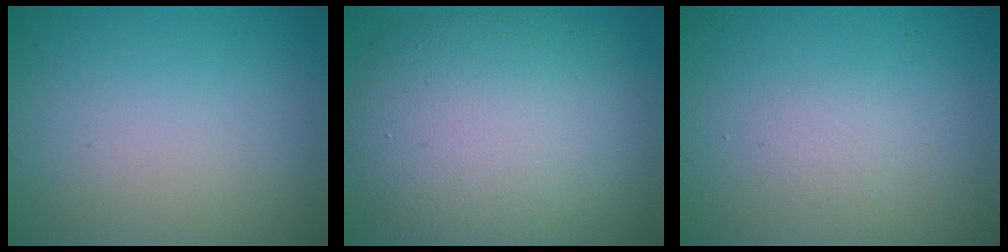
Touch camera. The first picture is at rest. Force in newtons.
{"total": 11.9, "press": 11.8, "slide": 0.8}
{"total": 0.8, "press": 0.8, "slide": 0.0}